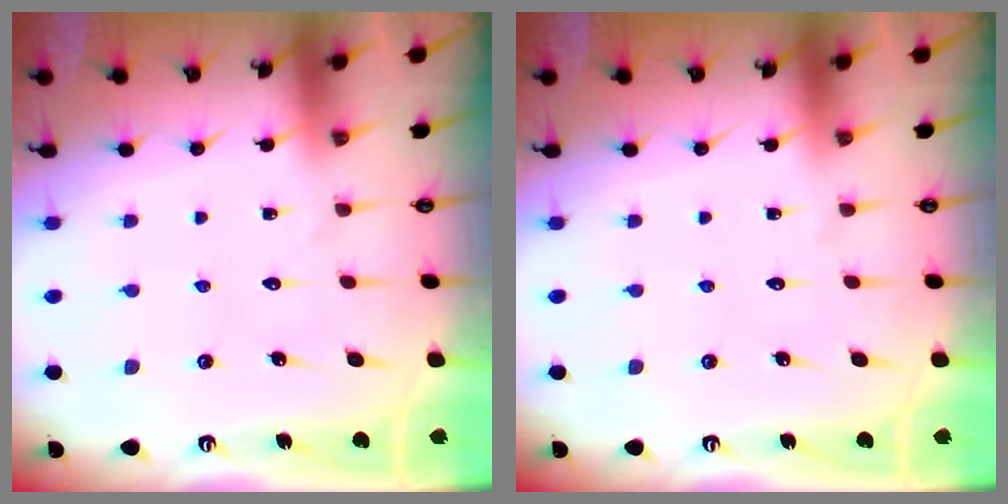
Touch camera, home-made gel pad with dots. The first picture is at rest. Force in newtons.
{"total": 0.0}